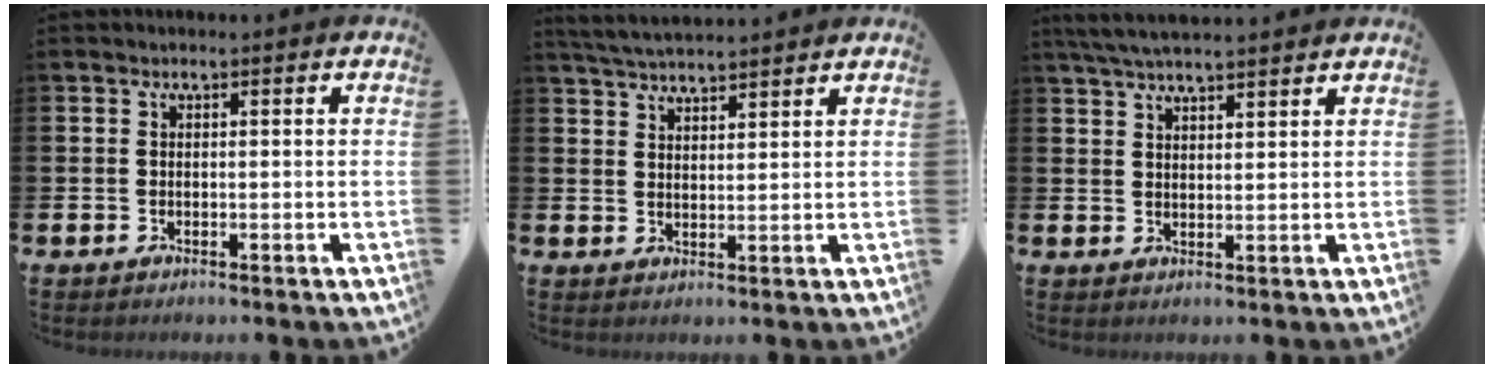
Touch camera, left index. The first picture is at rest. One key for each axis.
{"total": 4.0, "fx": 4.0, "fy": 0.2, "fz": 0.5, "tx": -0.026, "ty": -0.017, "tz": 0.074}
{"total": 4.7, "fx": 4.4, "fy": 0.5, "fz": 1.5, "tx": -0.038, "ty": -0.012, "tz": 0.081}